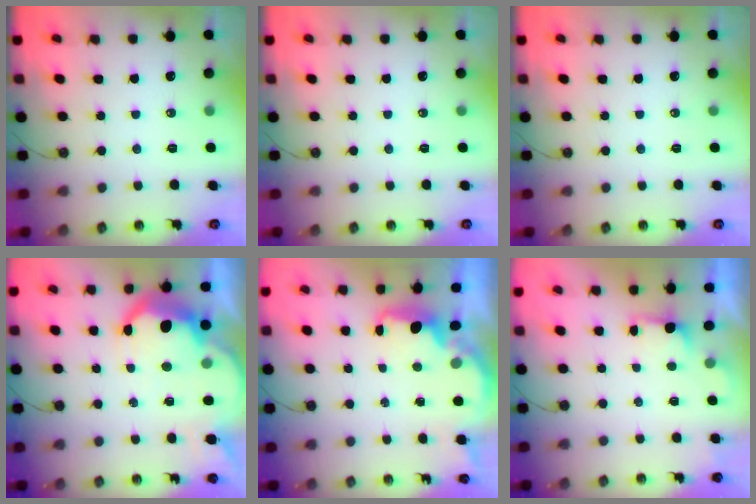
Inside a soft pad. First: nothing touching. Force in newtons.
{"total": 0.0}
{"total": 0.0}
{"total": 14.7, "press": 14.6, "slide": 0.9}
{"total": 2.2, "press": 2.0, "slide": 0.8}
{"total": 1.0, "press": 0.6, "slide": 0.8}